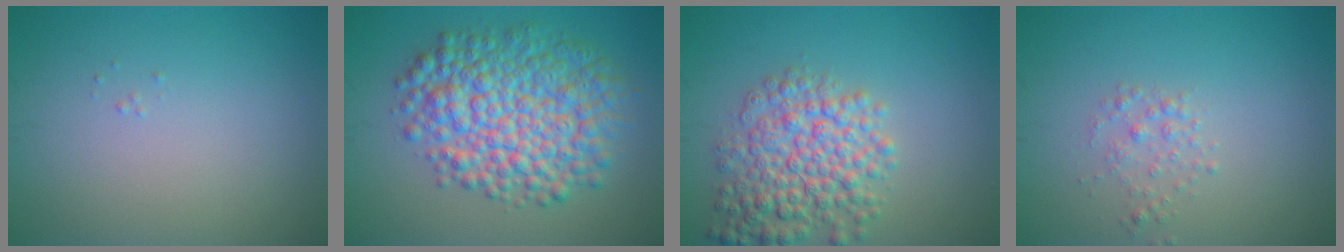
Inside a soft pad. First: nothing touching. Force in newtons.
{"total": 9.3, "press": 9.3, "slide": 0.1}
{"total": 6.2, "press": 6.2, "slide": 0.2}
{"total": 1.3, "press": 1.3, "slide": 0.0}